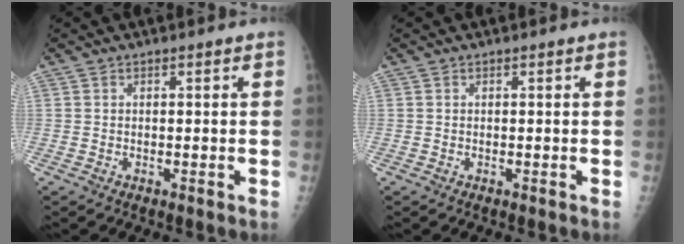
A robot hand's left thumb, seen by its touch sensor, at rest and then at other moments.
{"total": 0.0}